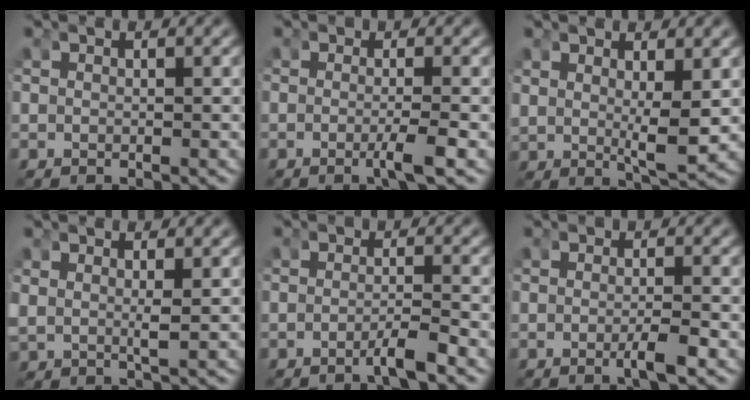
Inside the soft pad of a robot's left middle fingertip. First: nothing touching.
{"total": 2.2, "force": [-1.0, -0.2, 2.0], "torque": [-0.037, -0.007, -0.018]}
{"total": 2.7, "force": [1.1, 0.3, 2.5], "torque": [-0.050, -0.021, 0.031]}
{"total": 1.4, "force": [0.8, 0.2, 1.1], "torque": [-0.032, -0.012, 0.027]}
{"total": 2.1, "force": [-1.5, -0.2, 1.4], "torque": [-0.026, -0.005, -0.028]}
{"total": 2.0, "force": [-1.0, 0.1, 1.7], "torque": [-0.033, -0.004, -0.020]}